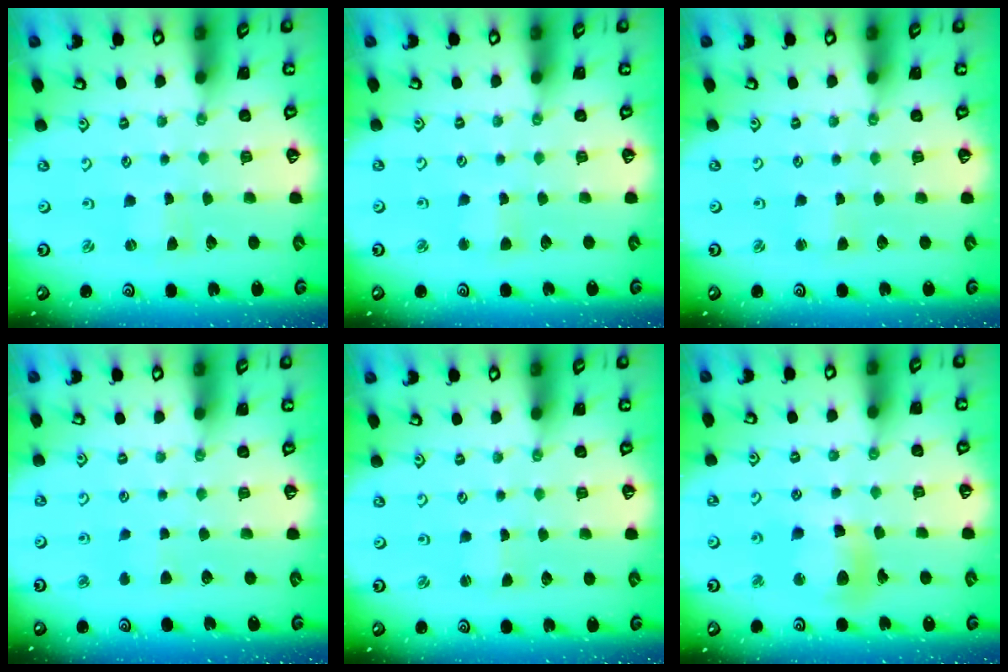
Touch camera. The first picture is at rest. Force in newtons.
{"total": 3.3, "press": 3.3, "slide": 0.3}
{"total": 1.9, "press": 1.8, "slide": 0.3}
{"total": 3.8, "press": 3.8, "slide": 0.6}
{"total": 0.6, "press": 0.6, "slide": 0.0}
{"total": 12.1, "press": 11.8, "slide": 2.4}